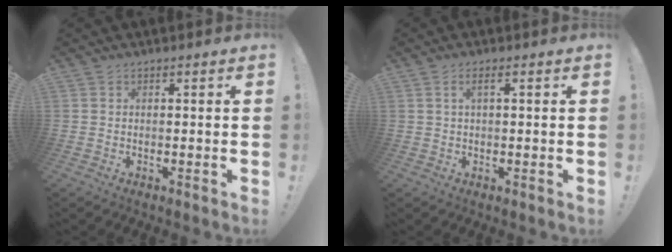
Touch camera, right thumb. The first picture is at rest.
{"total": 2.5, "force": [0.6, 0.5, 2.4], "torque": [-0.046, 0.003, 0.008]}